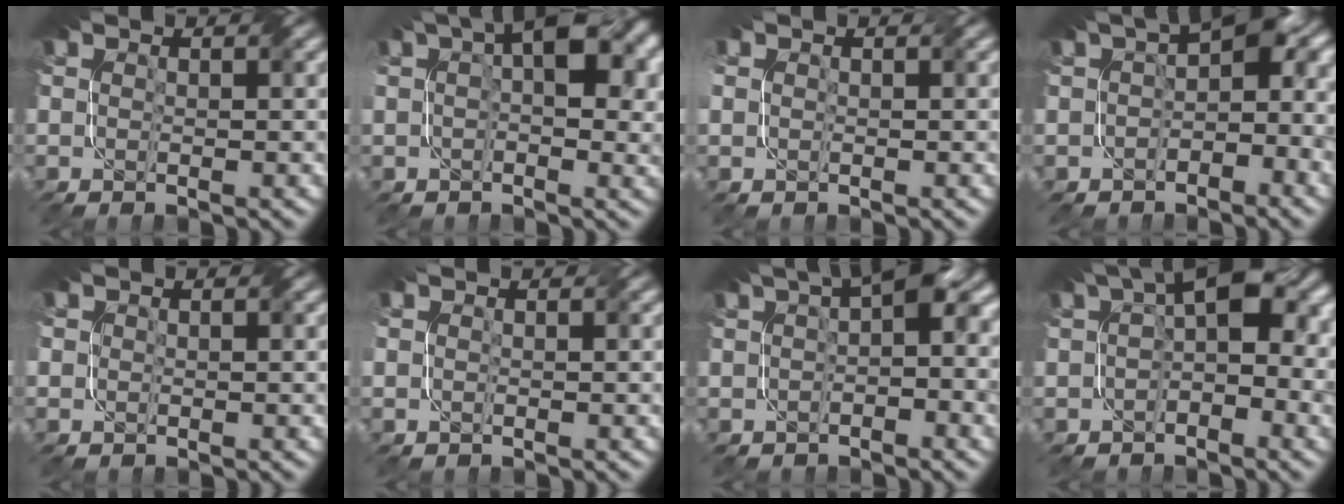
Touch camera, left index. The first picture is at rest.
{"total": 6.6, "force": [2.2, 3.1, 5.4], "torque": [-0.072, 0.016, 0.024]}
{"total": 1.1, "force": [0.5, 1.0, -0.2], "torque": [0.009, 0.007, 0.005]}
{"total": 5.3, "force": [-0.6, 3.2, 4.1], "torque": [-0.045, 0.019, -0.027]}
{"total": 1.0, "force": [0.5, 0.5, -0.7], "torque": [0.013, 0.002, 0.002]}
{"total": 0.8, "force": [0.3, 0.0, -0.7], "torque": [0.009, 0.002, 0.002]}
{"total": 3.8, "force": [1.2, 1.3, 3.3], "torque": [-0.039, 0.015, 0.010]}
{"total": 5.4, "force": [0.7, 2.6, 4.6], "torque": [-0.059, 0.024, -0.002]}